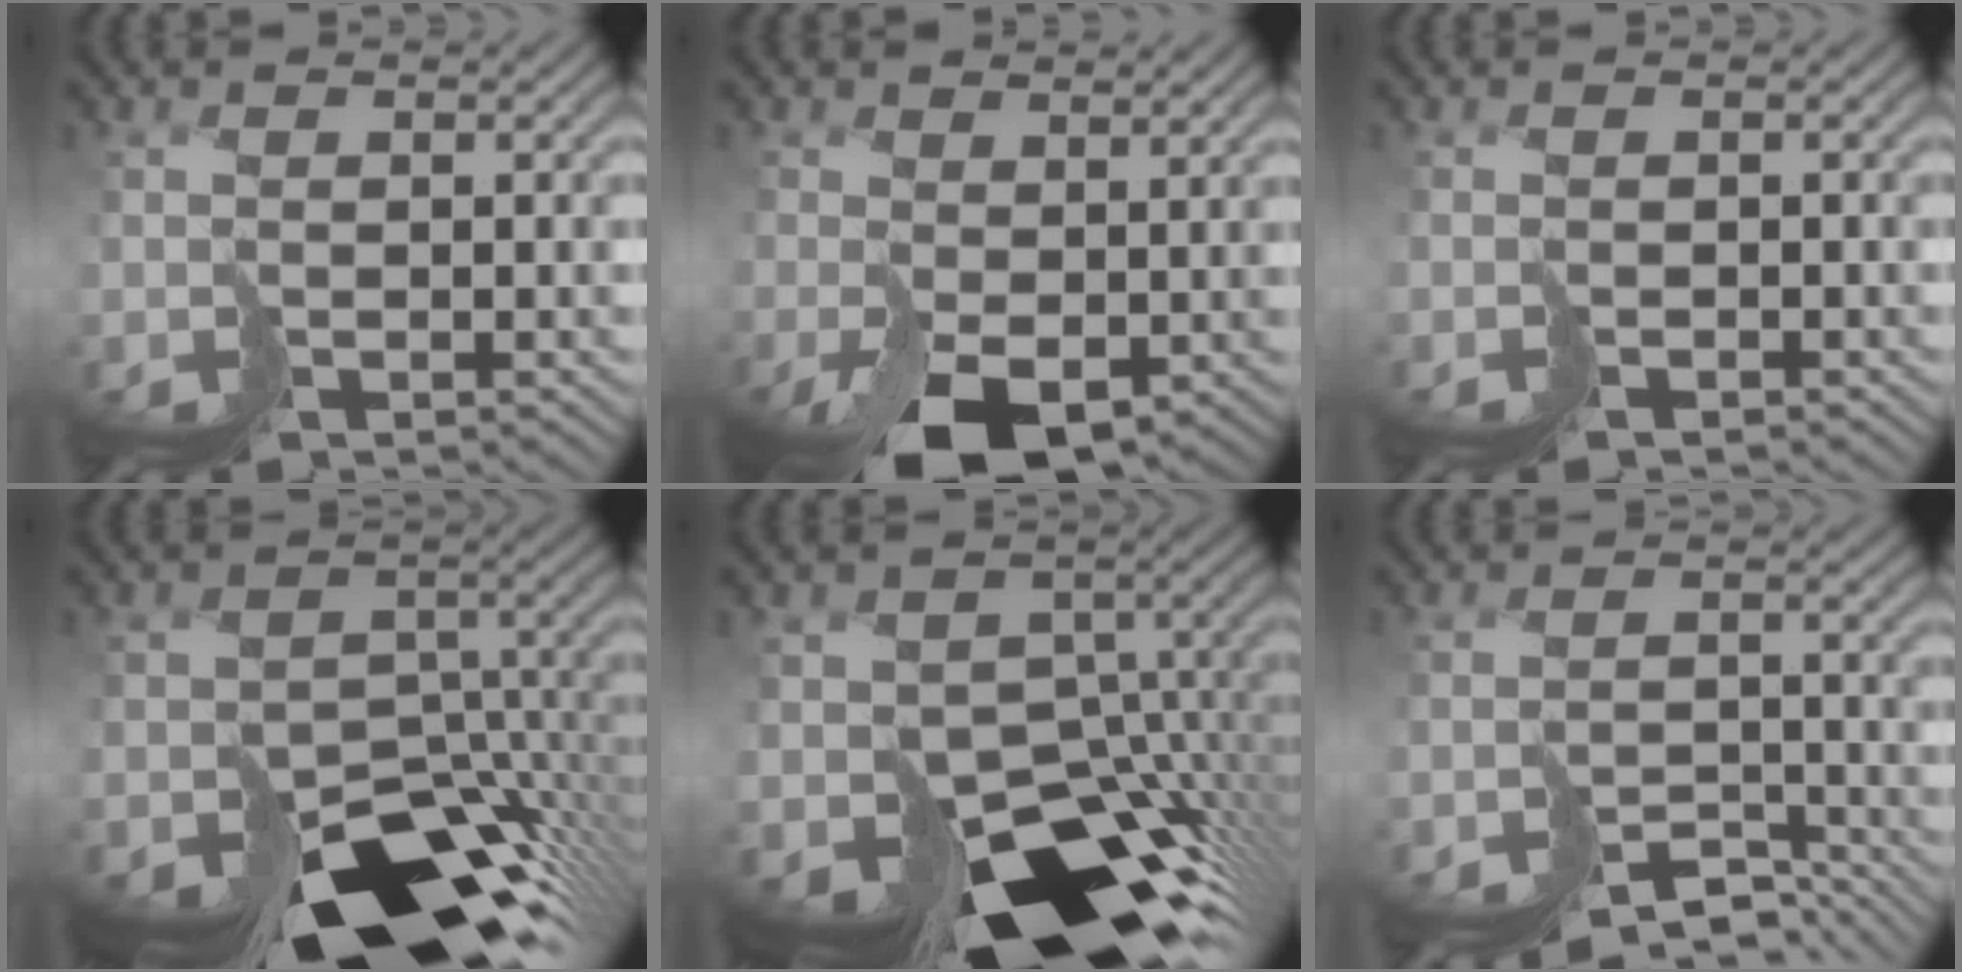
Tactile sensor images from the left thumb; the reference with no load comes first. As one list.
[{"total": 5.5, "force": [-1.2, 3.1, 4.4], "torque": [-0.086, -0.013, -0.011]}, {"total": 1.0, "force": [-1.0, -0.1, -0.1], "torque": [0.006, 0.000, -0.018]}, {"total": 14.9, "force": [-11.1, 7.0, 7.0], "torque": [-0.107, -0.038, -0.149]}, {"total": 15.1, "force": [-8.4, 9.0, 8.7], "torque": [-0.134, -0.020, -0.114]}, {"total": 6.8, "force": [-6.6, 1.5, 1.1], "torque": [-0.006, -0.006, -0.095]}]